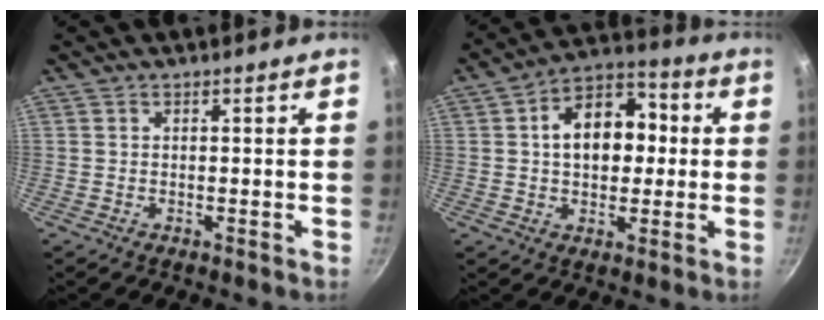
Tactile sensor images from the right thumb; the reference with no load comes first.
{"total": 14.1, "force": [1.6, 9.8, 10.0], "torque": [-0.110, 0.027, 0.012]}